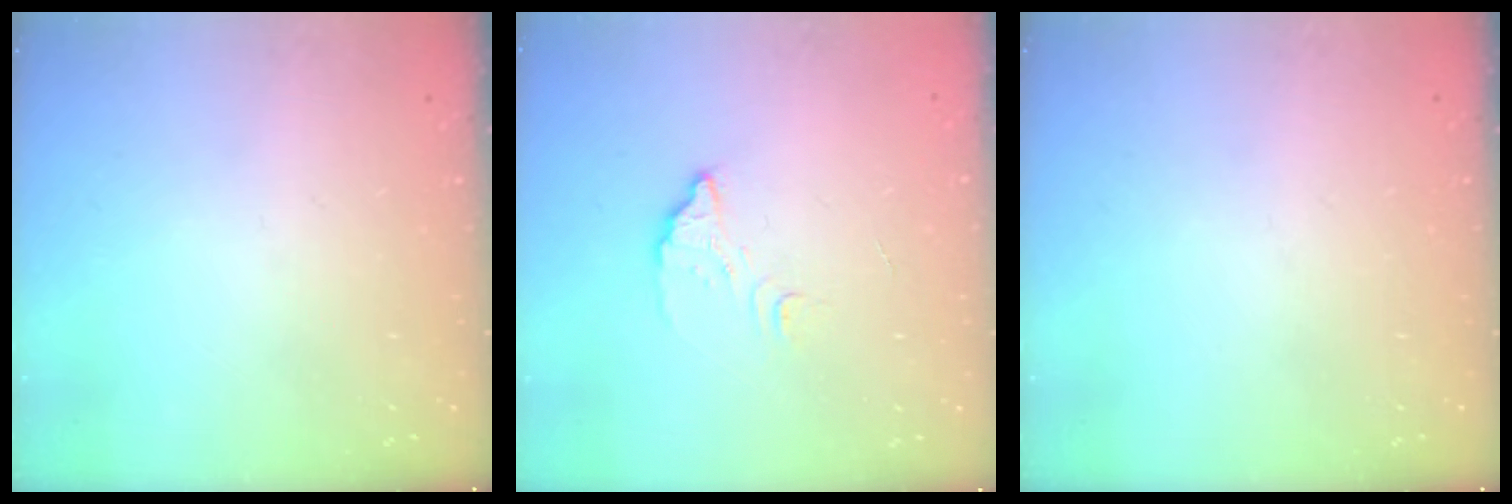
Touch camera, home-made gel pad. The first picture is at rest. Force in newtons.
{"total": 3.5, "press": 3.5, "slide": 0.3}
{"total": 0.0}